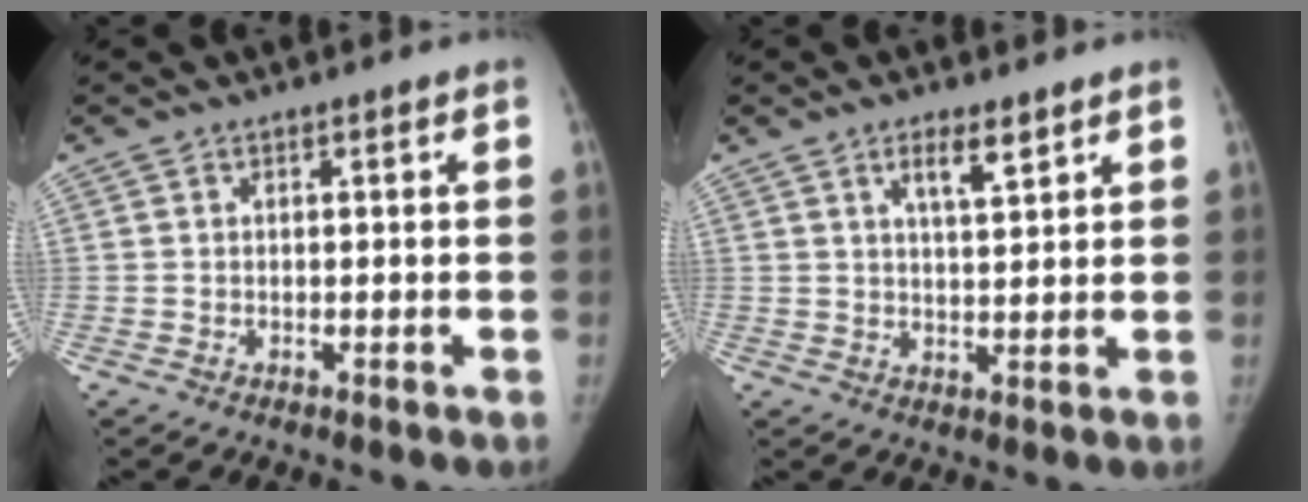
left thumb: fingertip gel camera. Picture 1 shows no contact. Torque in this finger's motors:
{"motor_torque": [-0.02, 0.04, 0.05, 0.23, 0.01]}